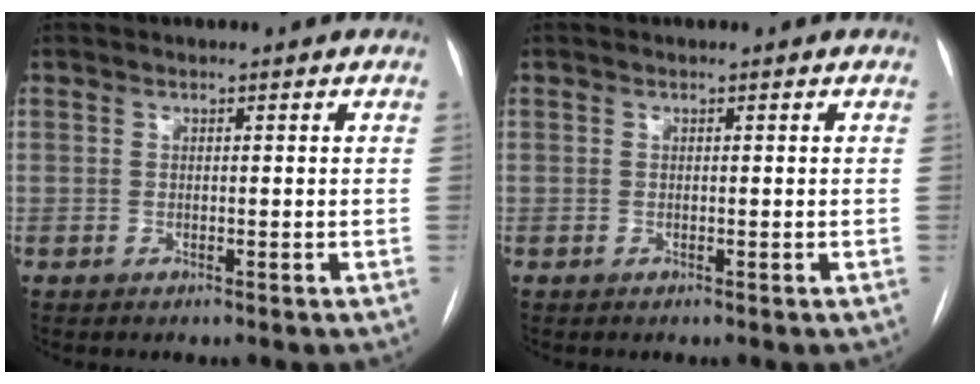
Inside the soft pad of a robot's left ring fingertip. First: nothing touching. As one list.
[{"total": 0.0}]